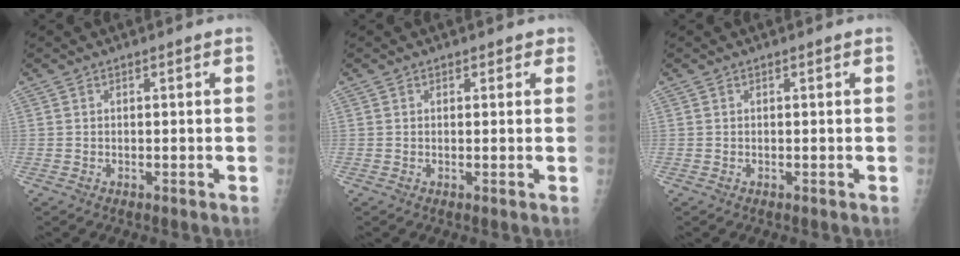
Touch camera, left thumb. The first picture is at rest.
{"total": 1.2, "force": [0.8, 0.8, 0.1], "torque": [0.016, -0.003, 0.005]}
{"total": 0.0}